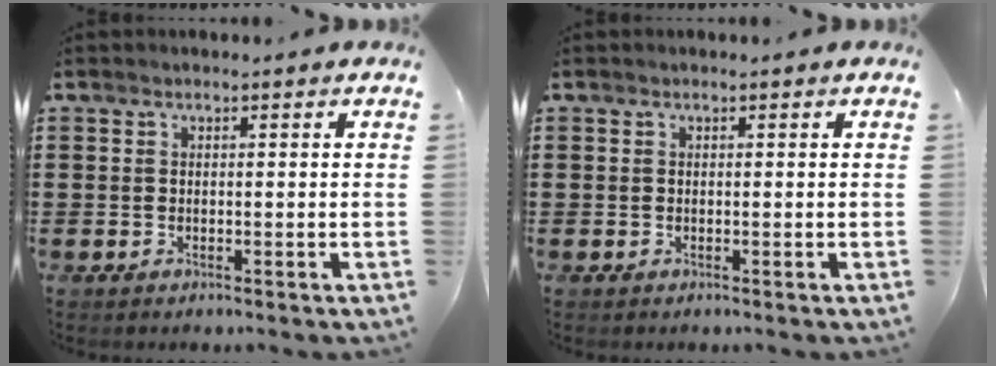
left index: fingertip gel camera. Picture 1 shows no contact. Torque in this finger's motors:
{"motor_torque": [0.00, 0.00, 0.00, 0.00]}